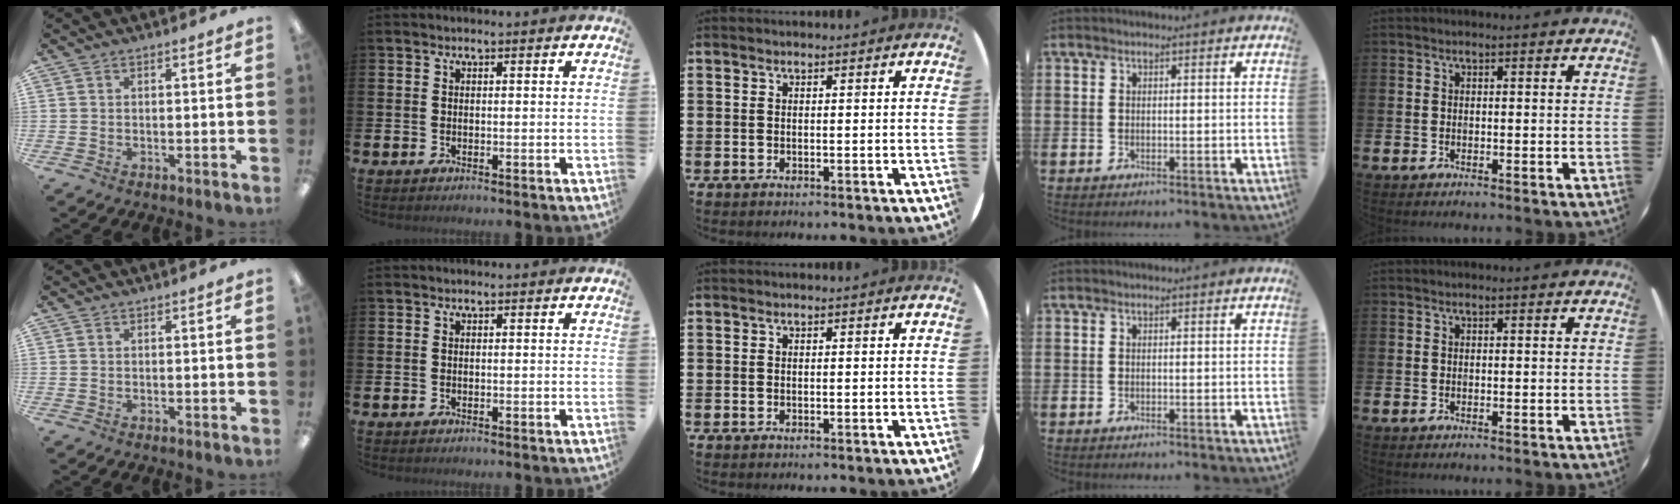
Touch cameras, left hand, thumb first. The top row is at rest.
{}